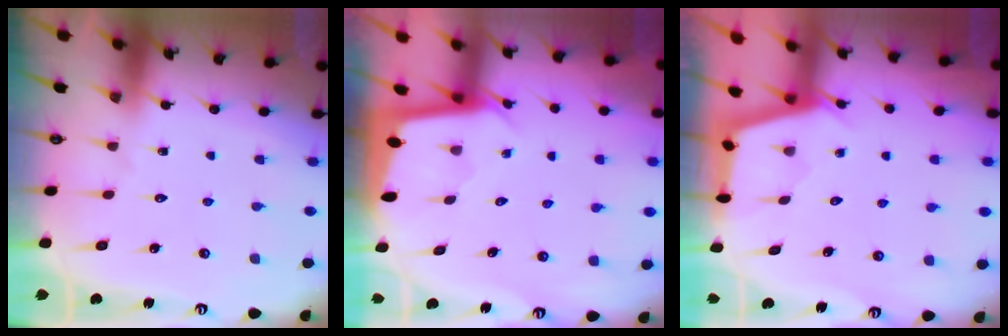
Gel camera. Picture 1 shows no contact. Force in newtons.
{"total": 2.0, "press": 2.0, "slide": 0.1}
{"total": 2.9, "press": 2.9, "slide": 0.3}